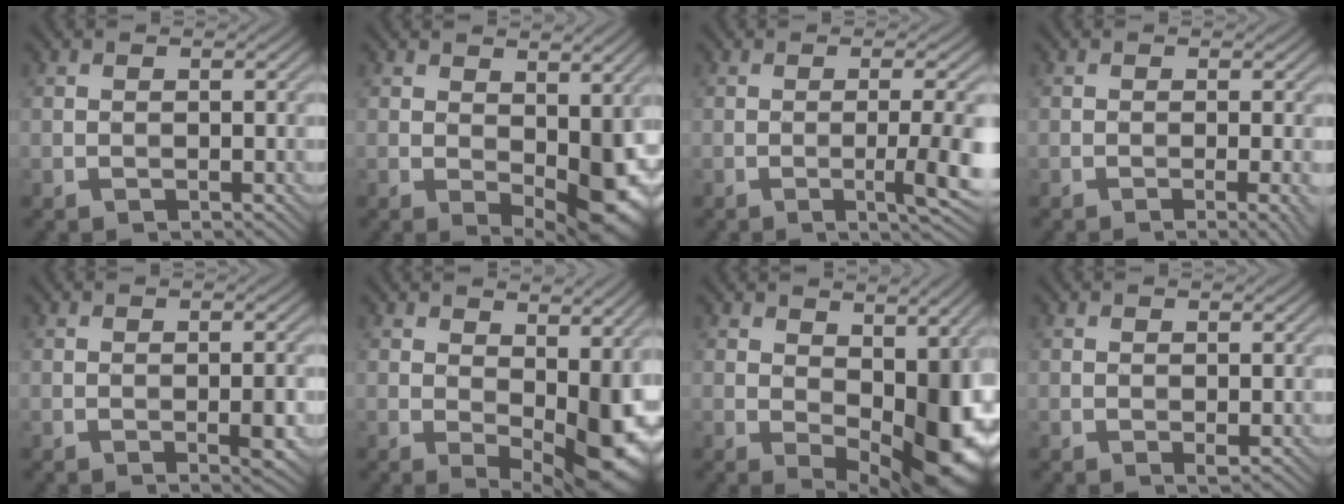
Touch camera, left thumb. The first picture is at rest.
{"total": 10.1, "force": [-0.1, 5.1, 8.7], "torque": [-0.114, -0.013, 0.011]}
{"total": 5.7, "force": [-1.0, 0.8, 5.5], "torque": [-0.086, 0.002, -0.017]}
{"total": 2.2, "force": [-0.7, 0.3, 2.1], "torque": [-0.031, 0.001, -0.015]}
{"total": 2.3, "force": [-0.5, 0.5, 2.2], "torque": [-0.036, 0.003, -0.008]}
{"total": 12.6, "force": [0.7, 6.3, 10.9], "torque": [-0.137, -0.005, 0.025]}
{"total": 14.0, "force": [0.4, 7.5, 11.9], "torque": [-0.149, -0.010, 0.025]}
{"total": 0.6, "force": [0.0, 0.2, 0.5], "torque": [-0.009, -0.004, -0.002]}